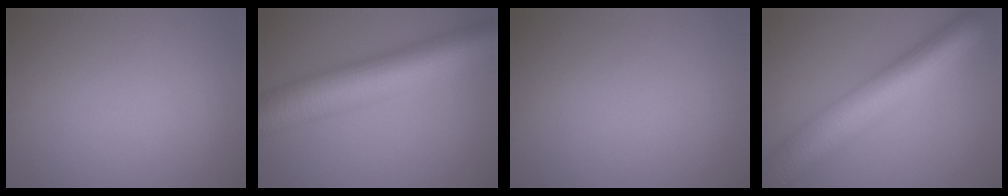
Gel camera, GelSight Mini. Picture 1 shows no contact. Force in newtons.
{"total": 10.1, "press": 10.1, "slide": 0.1}
{"total": 0.0}
{"total": 9.5, "press": 9.5, "slide": 0.2}